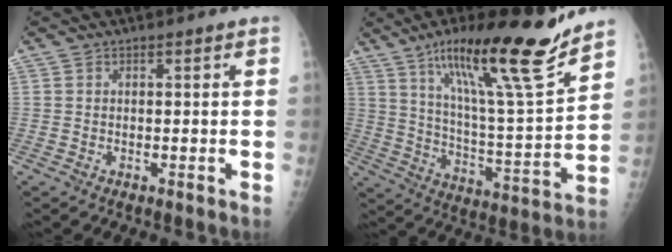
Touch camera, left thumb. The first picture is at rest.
{"total": 22.8, "force": [15.8, 2.9, 16.2], "torque": [-0.240, -0.075, 0.264]}